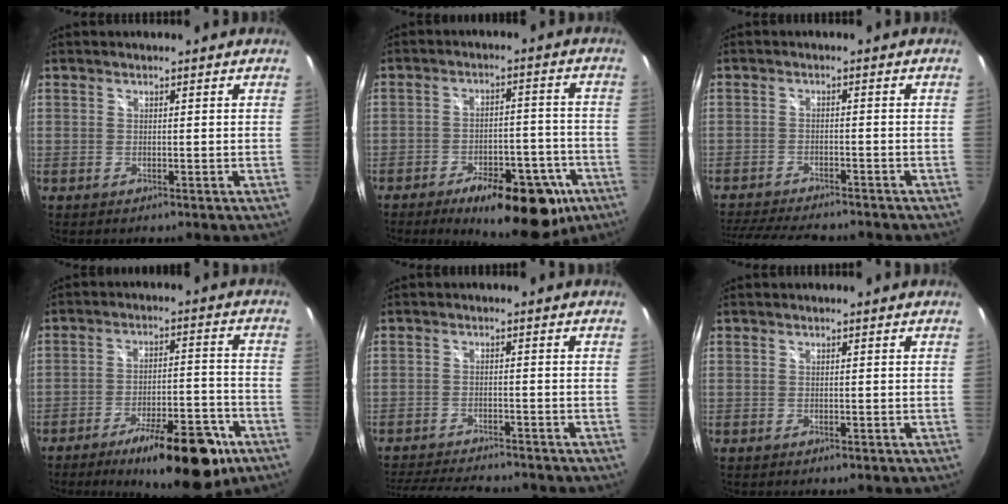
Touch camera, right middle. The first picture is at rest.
{"total": 16.6, "force": [-10.2, 6.8, 11.2], "torque": [-0.165, -0.003, -0.129]}
{"total": 12.3, "force": [-11.0, 2.4, 4.9], "torque": [-0.118, -0.019, -0.176]}
{"total": 16.5, "force": [-10.7, 4.8, 11.6], "torque": [-0.171, -0.008, -0.150]}
{"total": 11.4, "force": [-10.4, 2.0, 4.1], "torque": [-0.104, -0.015, -0.167]}
{"total": 0.0}